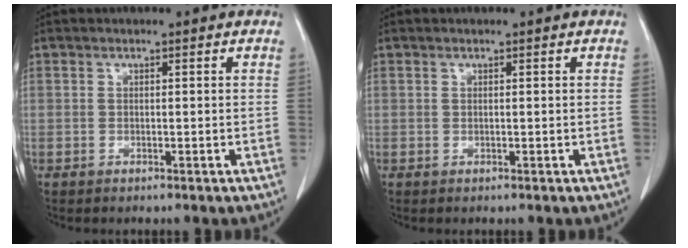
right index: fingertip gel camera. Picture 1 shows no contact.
{"total": 0.0}